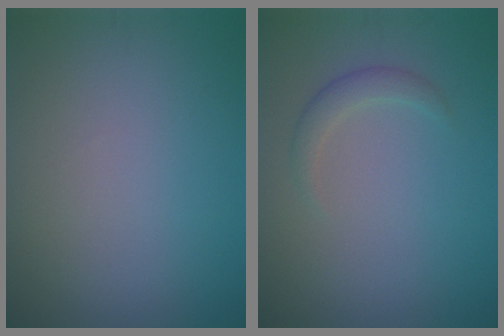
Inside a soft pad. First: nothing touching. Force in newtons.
{"total": 1.6, "press": 1.6, "slide": 0.1}